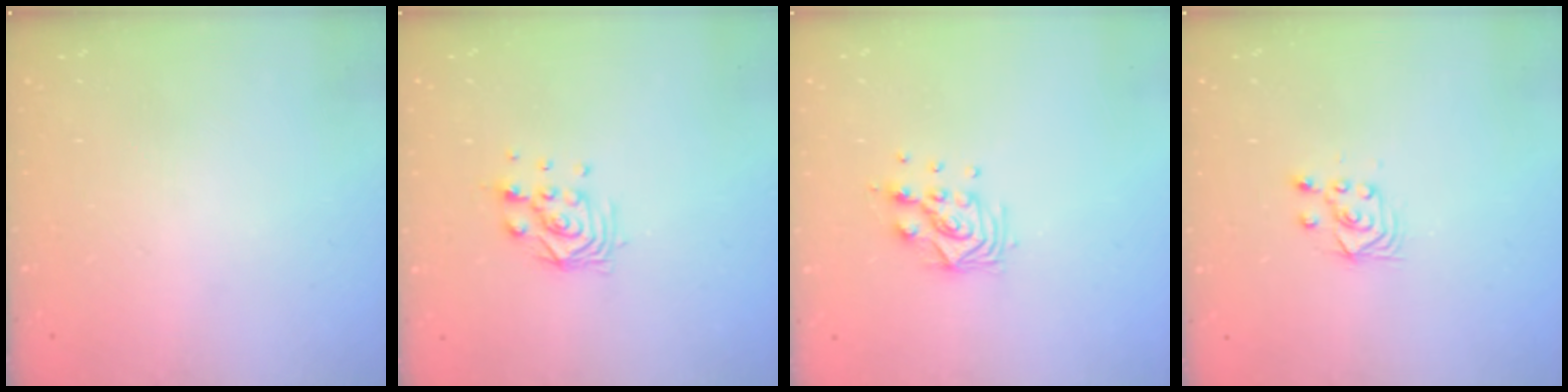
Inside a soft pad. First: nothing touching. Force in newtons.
{"total": 6.6, "press": 6.5, "slide": 0.5}
{"total": 8.8, "press": 8.7, "slide": 0.9}
{"total": 3.5, "press": 3.2, "slide": 1.4}